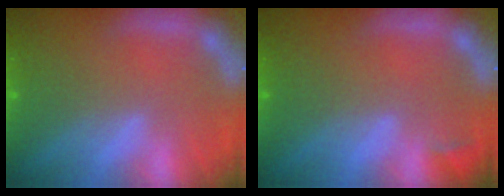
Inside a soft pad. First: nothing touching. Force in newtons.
{"total": 0.9}